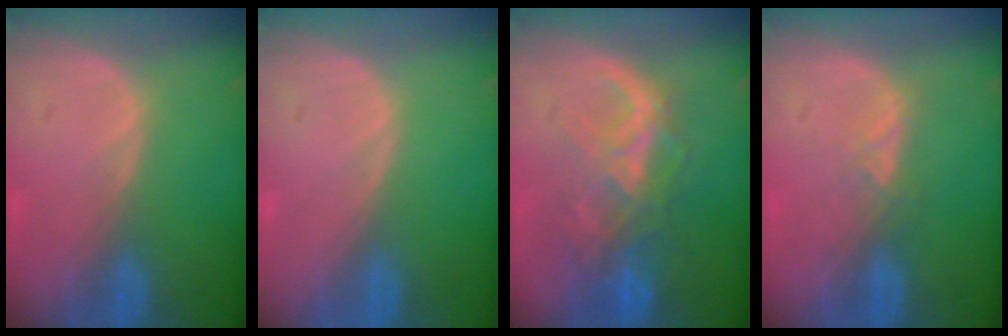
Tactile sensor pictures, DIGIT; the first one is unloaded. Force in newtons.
{"total": 0.0}
{"total": 8.9, "press": 7.6, "slide": 4.8}
{"total": 2.3, "press": 2.2, "slide": 0.9}